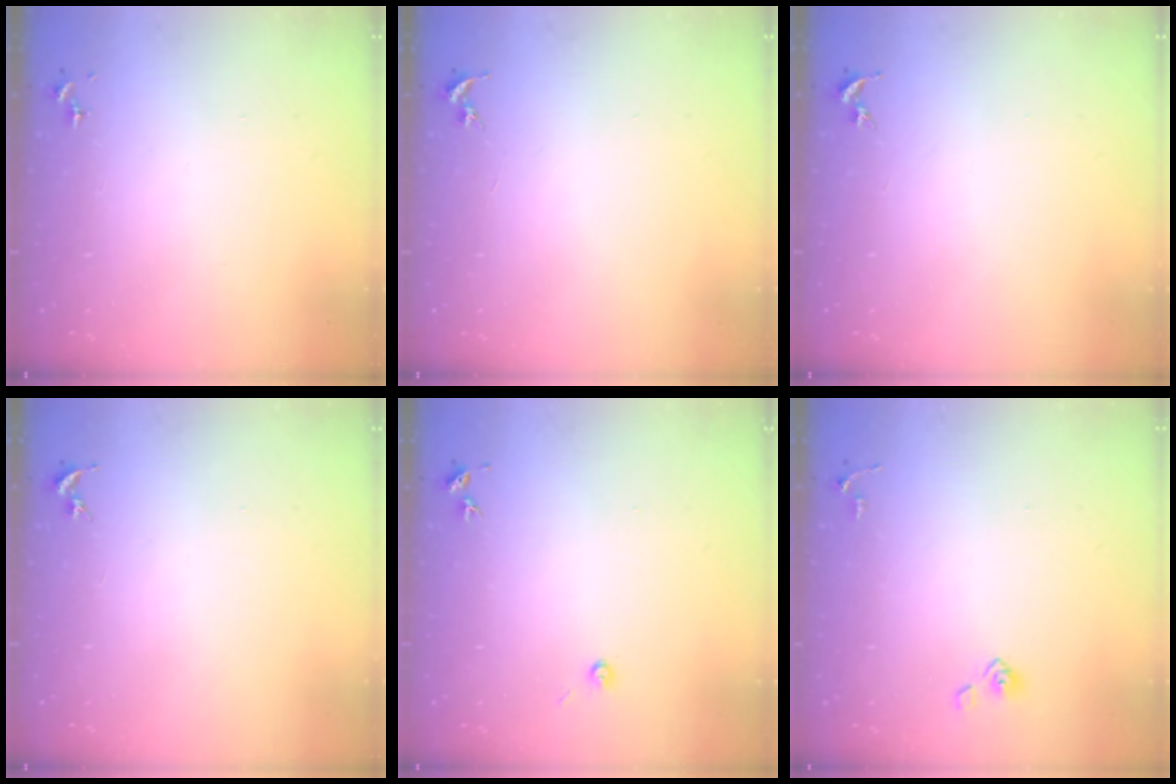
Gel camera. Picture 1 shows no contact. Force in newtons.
{"total": 0.0}
{"total": 0.0}
{"total": 0.0}
{"total": 3.1, "press": 3.1, "slide": 0.3}
{"total": 4.5, "press": 3.8, "slide": 2.3}